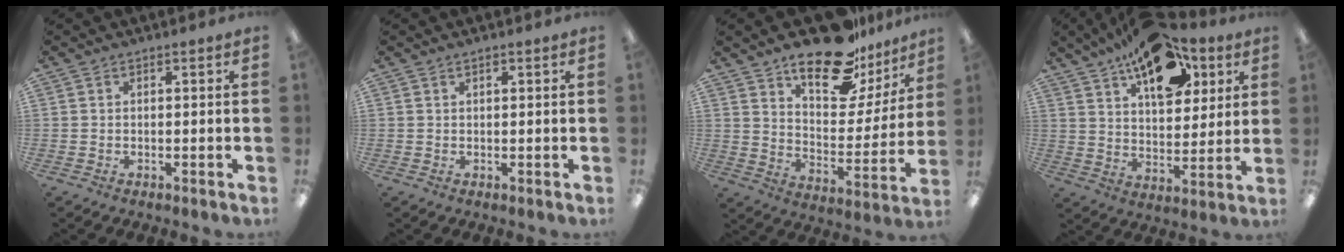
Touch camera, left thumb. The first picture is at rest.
{"total": 0.5, "force": [0.4, 0.2, 0.3], "torque": [-0.007, 0.002, 0.007]}
{"total": 18.7, "force": [14.7, 7.2, 9.0], "torque": [-0.138, -0.101, 0.252]}
{"total": 18.7, "force": [11.7, 9.6, 11.0], "torque": [-0.163, -0.057, 0.201]}